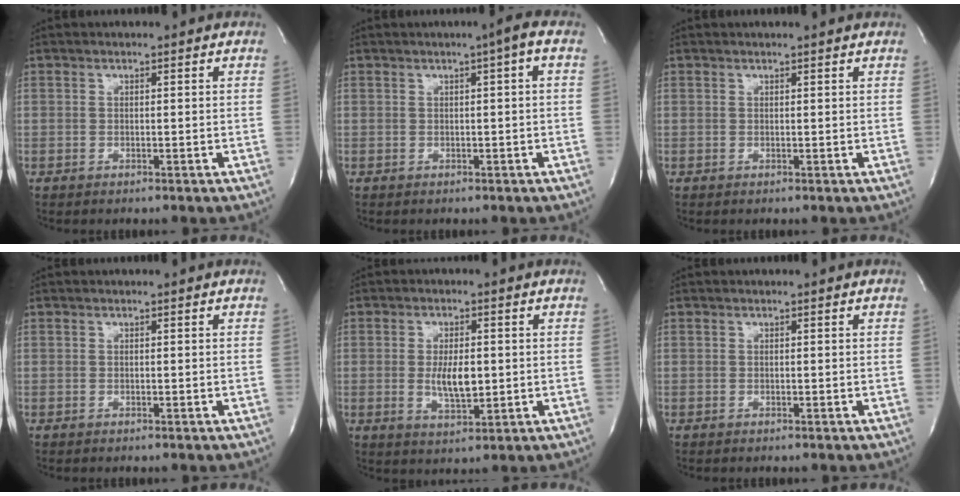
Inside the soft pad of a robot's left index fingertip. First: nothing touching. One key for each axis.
{"total": 1.8, "fx": 0.3, "fy": -0.1, "fz": 1.8, "tx": -0.028, "ty": 0.007, "tz": 0.003}
{"total": 1.5, "fx": 1.4, "fy": -0.2, "fz": 0.5, "tx": -0.009, "ty": 0.003, "tz": 0.016}
{"total": 0.0}
{"total": 5.6, "fx": -0.3, "fy": 2.0, "fz": 5.2, "tx": -0.096, "ty": -0.011, "tz": -0.002}
{"total": 0.0}